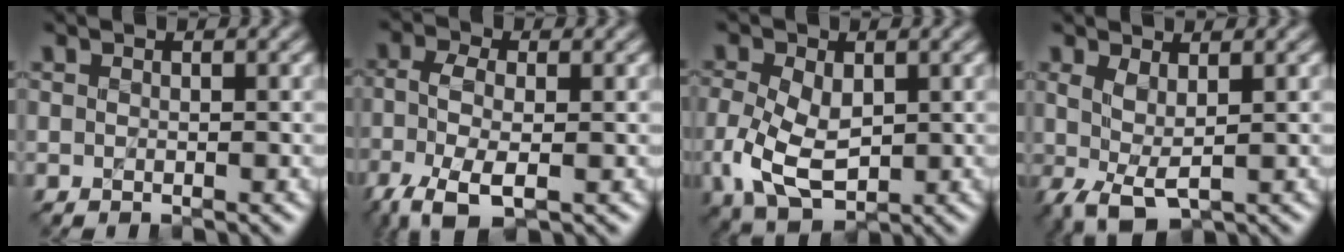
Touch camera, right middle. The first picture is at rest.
{"total": 5.7, "force": [-2.7, 2.5, 4.4], "torque": [-0.110, -0.004, -0.058]}
{"total": 5.5, "force": [-0.5, 3.6, 4.2], "torque": [-0.101, -0.007, -0.005]}
{"total": 3.0, "force": [-0.3, 1.4, 2.6], "torque": [-0.070, -0.009, 0.000]}